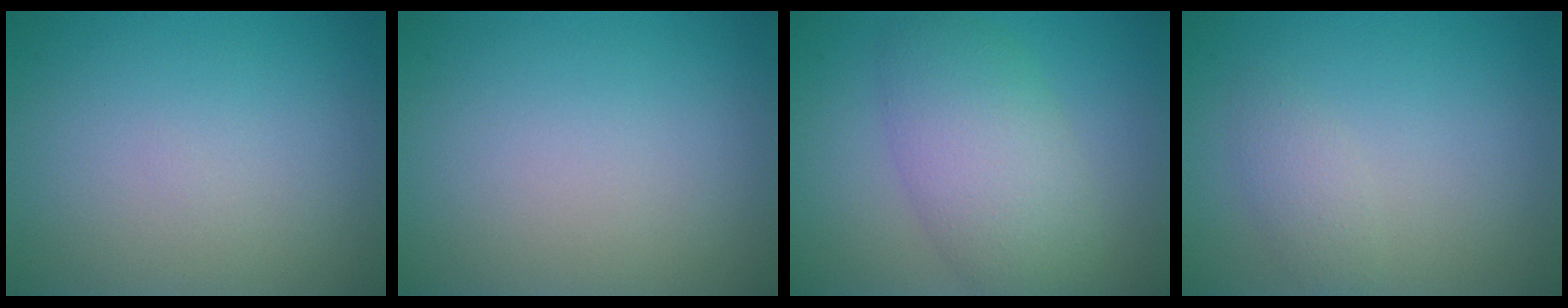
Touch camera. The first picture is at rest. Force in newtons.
{"total": 0.0}
{"total": 6.0, "press": 6.0, "slide": 0.2}
{"total": 1.6, "press": 1.6, "slide": 0.1}